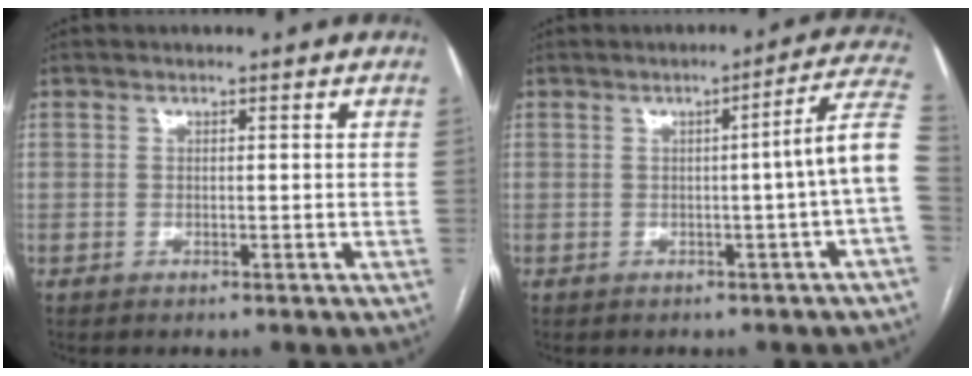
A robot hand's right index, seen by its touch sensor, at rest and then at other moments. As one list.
[{"total": 7.7, "force": [-0.6, -1.7, 7.5], "torque": [-0.083, 0.012, -0.010]}]